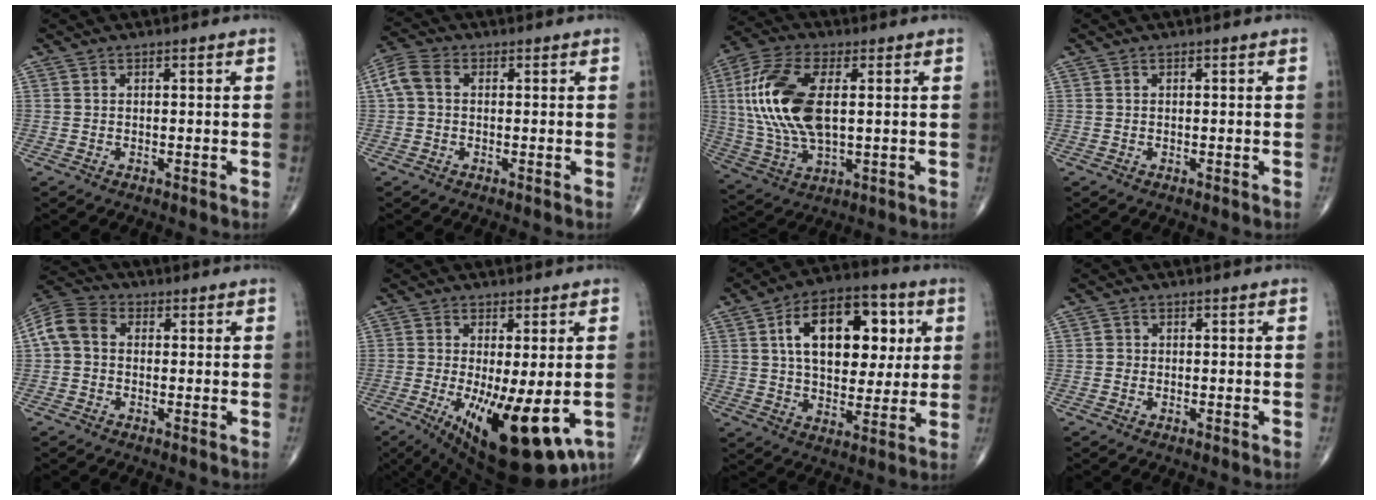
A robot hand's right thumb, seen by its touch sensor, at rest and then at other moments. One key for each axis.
{"total": 5.1, "fx": 0.6, "fy": 3.6, "fz": 3.6, "tx": -0.086, "ty": 0.018, "tz": 0.005}
{"total": 17.9, "fx": 2.4, "fy": 8.8, "fz": 15.4, "tx": -0.335, "ty": -0.001, "tz": 0.046}
{"total": 0.0}
{"total": 7.8, "fx": 0.5, "fy": 5.9, "fz": 5.1, "tx": -0.100, "ty": 0.027, "tz": -0.003}
{"total": 18.3, "fx": -5.3, "fy": 6.1, "fz": 16.4, "tx": -0.235, "ty": -0.032, "tz": -0.059}
{"total": 19.3, "fx": 5.2, "fy": 11.3, "fz": 14.8, "tx": -0.190, "ty": 0.005, "tz": 0.079}
{"total": 0.9, "fx": -0.2, "fy": 0.8, "fz": 0.2, "tx": 0.002, "ty": 0.003, "tz": -0.004}